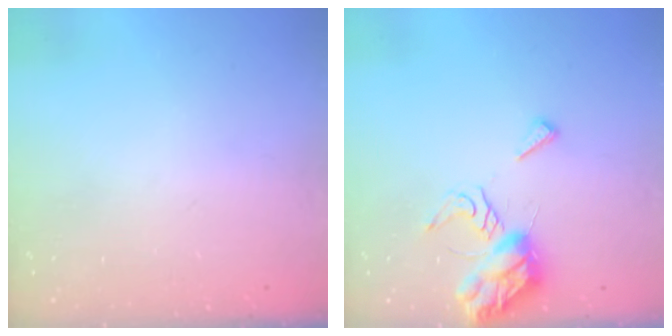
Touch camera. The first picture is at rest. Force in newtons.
{"total": 8.9, "press": 8.9, "slide": 0.1}